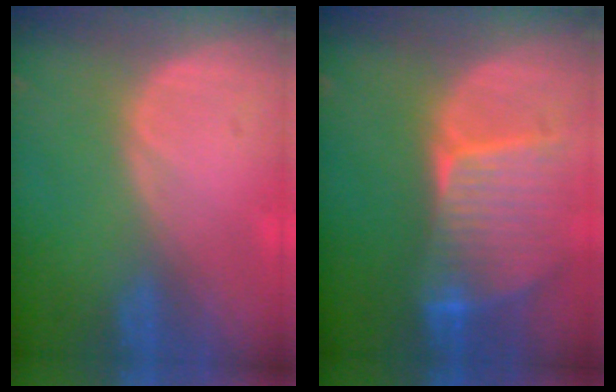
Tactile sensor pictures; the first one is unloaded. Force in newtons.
{"total": 9.3, "press": 8.2, "slide": 4.4}